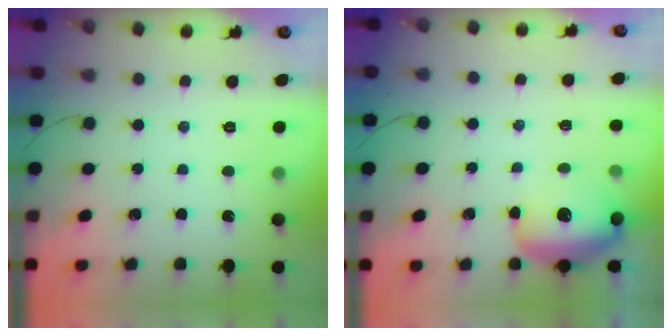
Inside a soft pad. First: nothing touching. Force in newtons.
{"total": 19.2, "press": 15.6, "slide": 11.2}